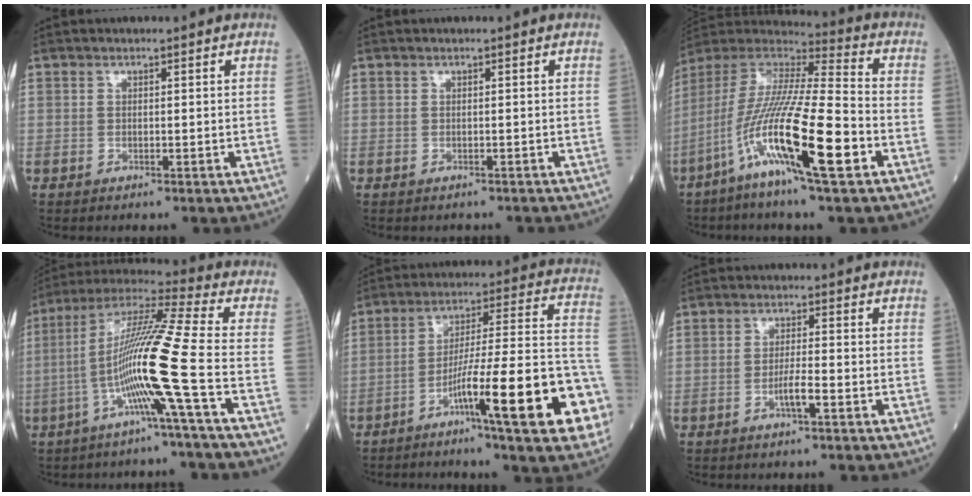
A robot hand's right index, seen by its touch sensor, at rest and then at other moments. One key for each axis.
{"total": 1.4, "fx": -1.3, "fy": 0.6, "fz": 0.1, "tx": -0.006, "ty": 0.000, "tz": -0.017}
{"total": 19.5, "fx": -7.9, "fy": 1.1, "fz": 17.7, "tx": -0.373, "ty": -0.035, "tz": -0.155}
{"total": 15.0, "fx": -4.4, "fy": -2.5, "fz": 14.1, "tx": -0.273, "ty": 0.000, "tz": -0.095}
{"total": 20.5, "fx": -8.7, "fy": 0.8, "fz": 18.5, "tx": -0.235, "ty": 0.005, "tz": -0.135}
{"total": 3.0, "fx": -1.3, "fy": 0.0, "fz": 2.7, "tx": -0.050, "ty": -0.001, "tz": -0.027}